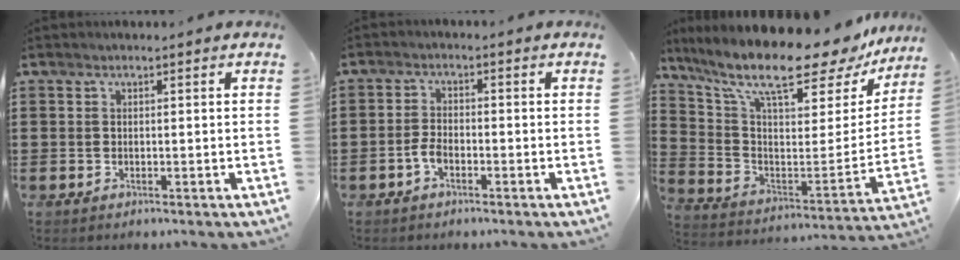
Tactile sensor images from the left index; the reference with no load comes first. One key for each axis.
{"total": 2.6, "fx": -1.2, "fy": 1.2, "fz": 2.0, "tx": -0.052, "ty": -0.001, "tz": -0.028}
{"total": 13.8, "fx": 10.7, "fy": 3.1, "fz": 8.1, "tx": -0.177, "ty": -0.075, "tz": 0.177}